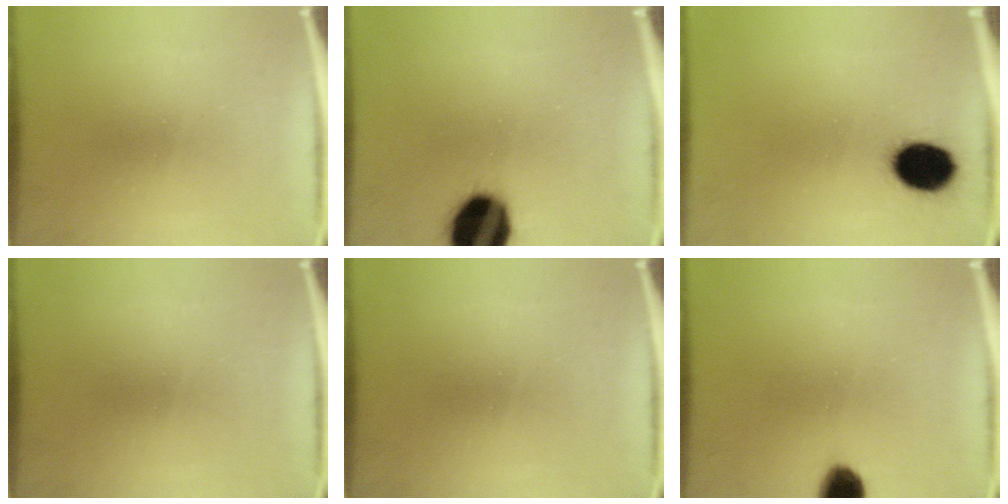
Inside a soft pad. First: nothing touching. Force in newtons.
{"total": 18.3}
{"total": 11.0}
{"total": 0.0}
{"total": 0.0}
{"total": 6.9}